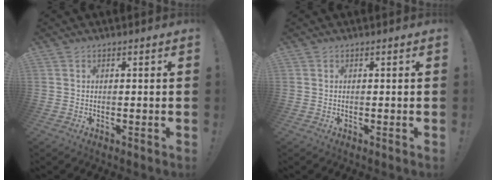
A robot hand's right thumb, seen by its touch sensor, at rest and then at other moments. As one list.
[{"total": 0.0}]